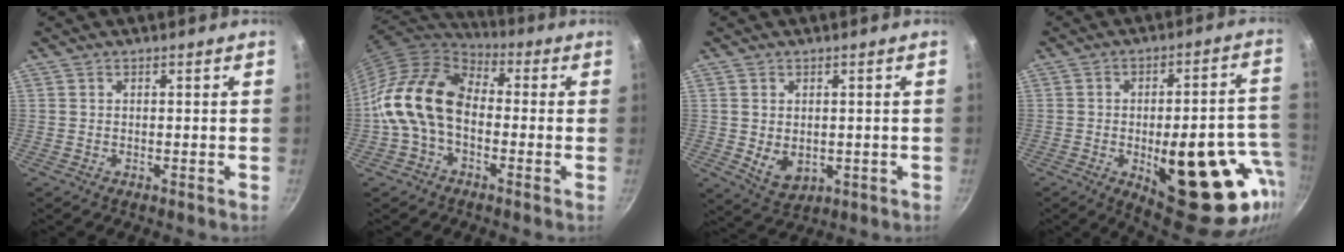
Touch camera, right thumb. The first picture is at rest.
{"total": 15.1, "force": [-1.8, 10.4, 10.8], "torque": [-0.177, 0.040, -0.053]}
{"total": 5.8, "force": [-0.2, 4.2, 4.0], "torque": [-0.062, -0.011, 0.010]}
{"total": 26.1, "force": [-7.6, 10.9, 22.4], "torque": [-0.241, 0.018, -0.085]}